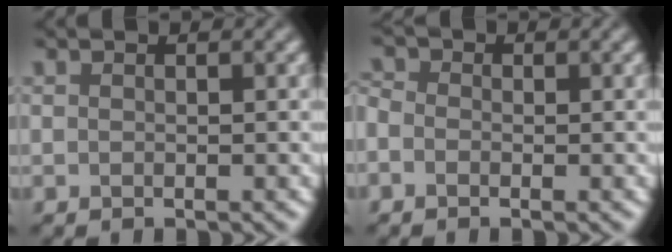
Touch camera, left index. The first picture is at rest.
{"total": 1.0, "force": [-0.8, 0.6, 0.1], "torque": [-0.015, 0.006, -0.016]}